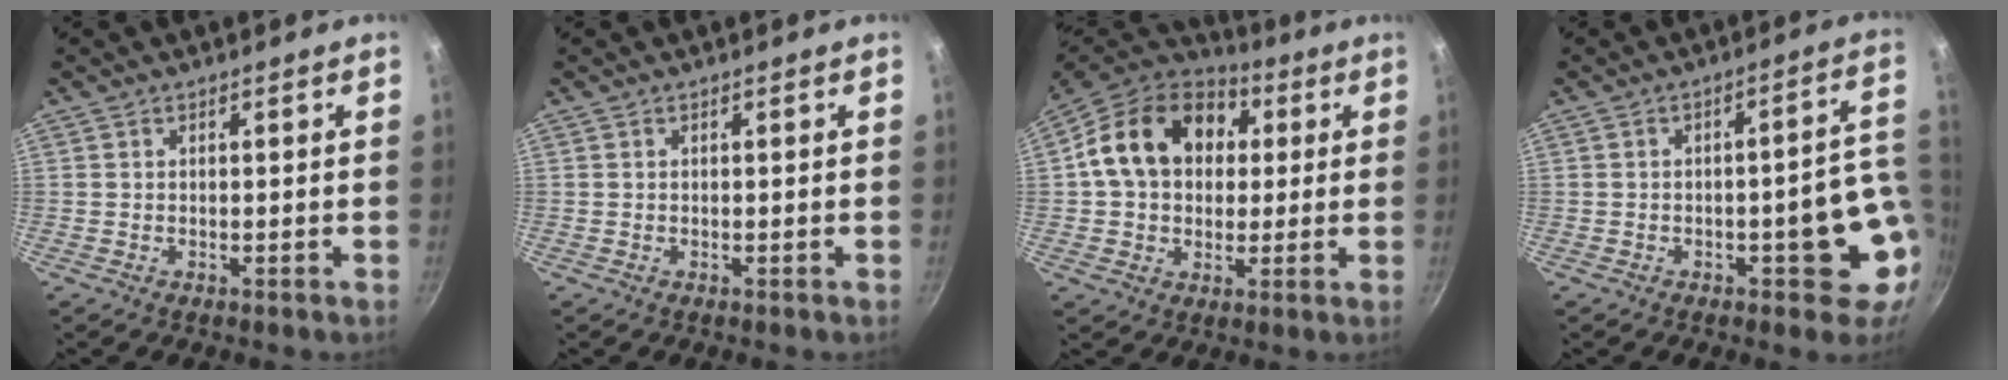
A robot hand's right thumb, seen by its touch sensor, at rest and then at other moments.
{"total": 0.0}
{"total": 19.2, "force": [4.0, 14.7, 11.8], "torque": [-0.184, 0.028, 0.054]}
{"total": 11.0, "force": [-2.0, 4.3, 10.0], "torque": [-0.083, 0.022, -0.023]}